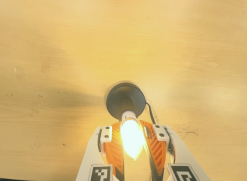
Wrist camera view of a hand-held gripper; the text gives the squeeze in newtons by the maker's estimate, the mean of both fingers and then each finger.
{"total": 13.0, "left": 12.4, "right": 13.6}